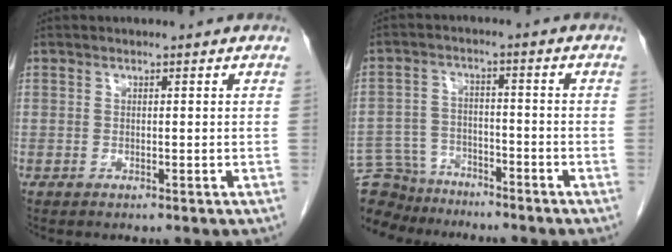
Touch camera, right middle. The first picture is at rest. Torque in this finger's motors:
{"motor_torque": [0.77, -0.96, 0.11, -0.02]}